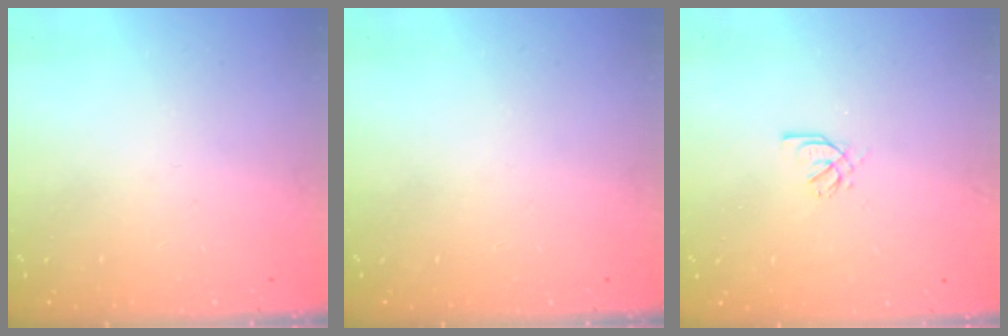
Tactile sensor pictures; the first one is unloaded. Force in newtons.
{"total": 0.0}
{"total": 1.7, "press": 1.6, "slide": 0.5}